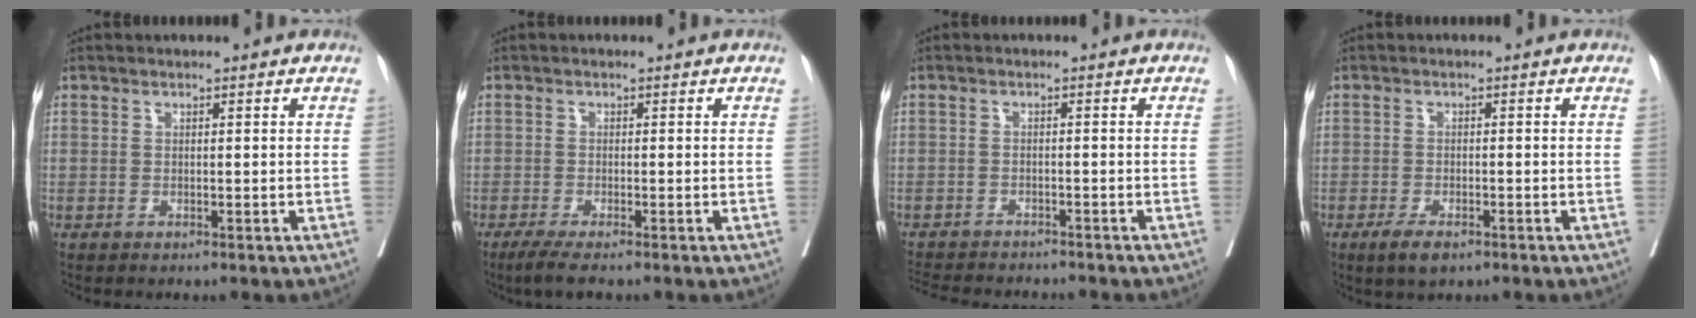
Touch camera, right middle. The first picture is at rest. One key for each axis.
{"total": 3.2, "fx": -2.3, "fy": -0.1, "fz": 2.2, "tx": -0.039, "ty": -0.010, "tz": -0.045}
{"total": 11.0, "fx": -10.1, "fy": 2.1, "fz": 3.8, "tx": -0.068, "ty": -0.008, "tz": -0.138}
{"total": 3.4, "fx": -2.2, "fy": 1.0, "fz": 2.5, "tx": -0.048, "ty": -0.004, "tz": -0.036}